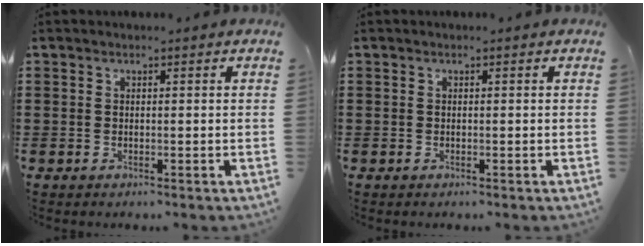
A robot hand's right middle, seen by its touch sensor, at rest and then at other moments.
{"total": 0.0}